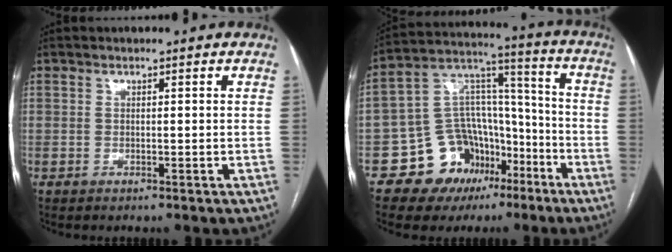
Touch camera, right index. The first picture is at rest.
{"total": 14.5, "force": [-7.6, 11.0, 5.5], "torque": [-0.085, 0.077, -0.112]}